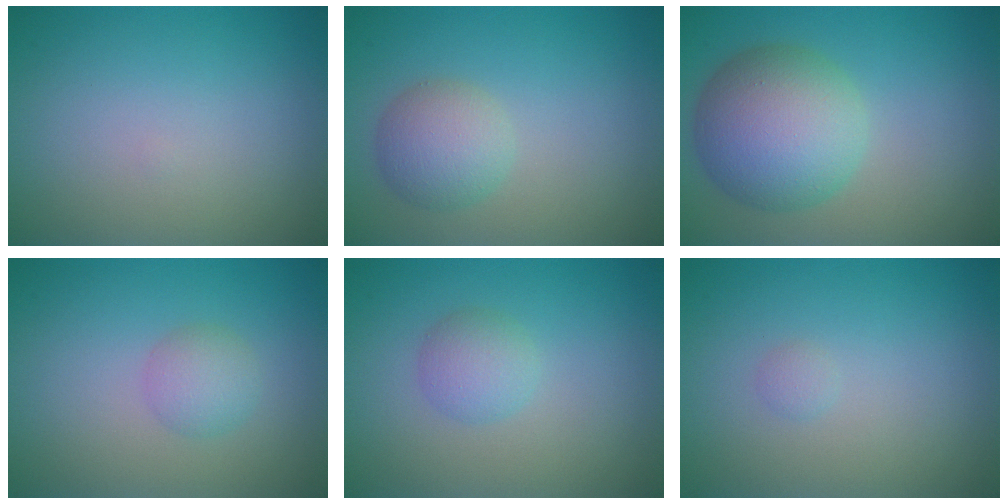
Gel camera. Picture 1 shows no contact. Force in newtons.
{"total": 3.3, "press": 3.3, "slide": 0.0}
{"total": 8.0, "press": 8.0, "slide": 0.2}
{"total": 2.0, "press": 2.0, "slide": 0.2}
{"total": 2.1, "press": 2.1, "slide": 0.1}
{"total": 0.5, "press": 0.5, "slide": 0.0}